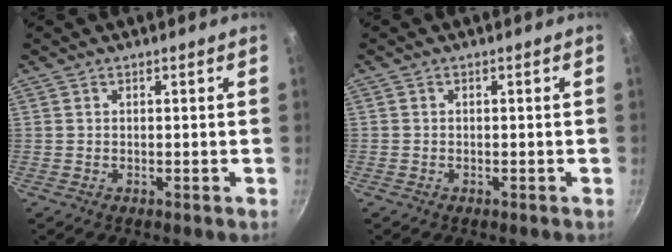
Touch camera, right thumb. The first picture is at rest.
{"total": 0.9, "force": [-0.4, 0.8, 0.1], "torque": [-0.001, 0.004, -0.006]}